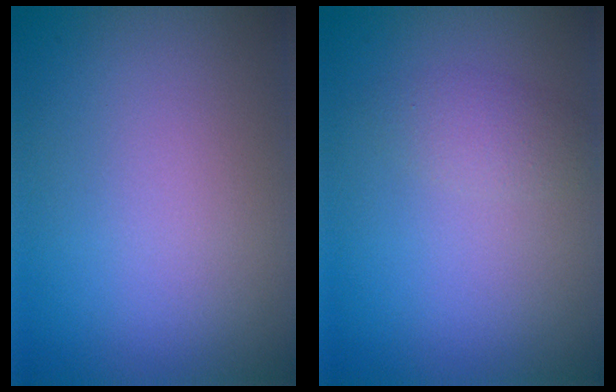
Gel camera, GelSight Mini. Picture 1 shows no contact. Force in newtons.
{"total": 1.6, "press": 1.6, "slide": 0.1}